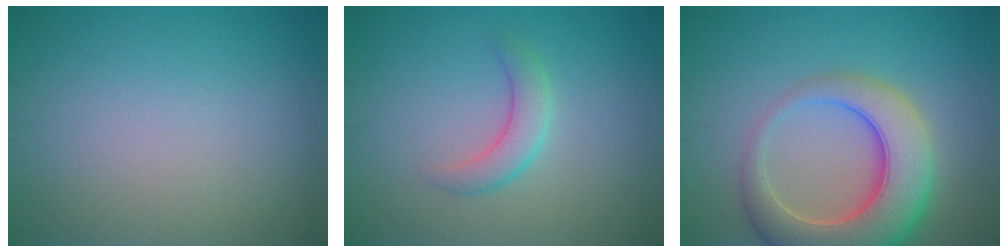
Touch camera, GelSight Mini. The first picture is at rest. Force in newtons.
{"total": 2.4, "press": 2.4, "slide": 0.1}
{"total": 8.9, "press": 8.9, "slide": 0.7}